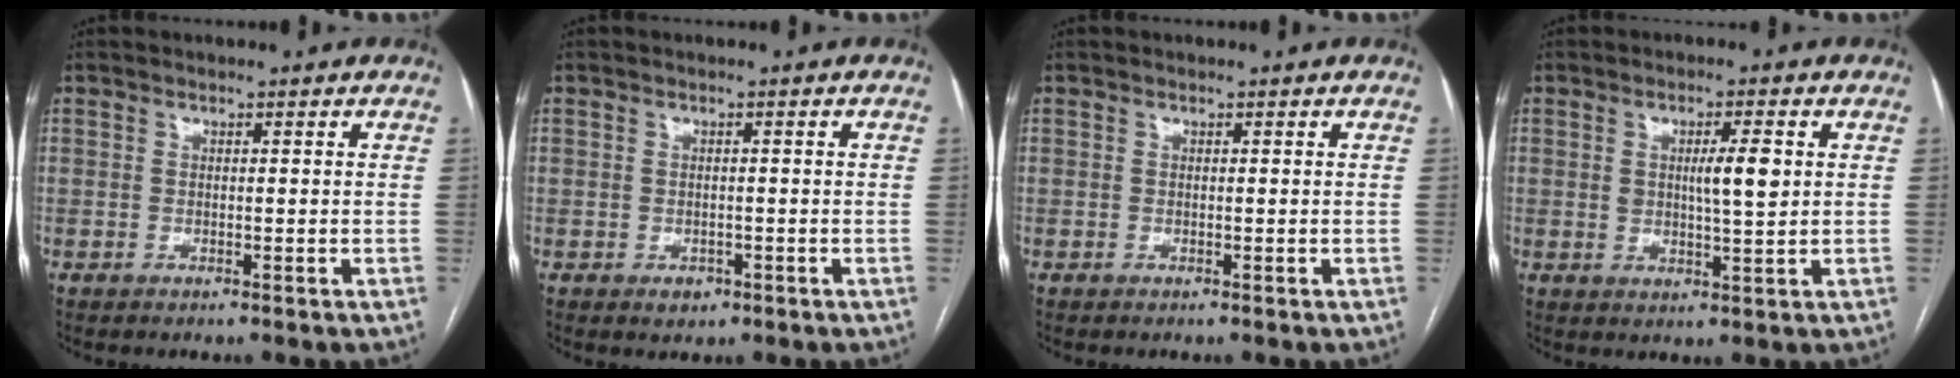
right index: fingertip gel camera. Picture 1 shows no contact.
{"total": 1.8, "force": [-0.9, 1.4, 0.7], "torque": [-0.007, 0.003, -0.006]}
{"total": 0.0}
{"total": 5.0, "force": [1.1, 0.9, 4.8], "torque": [-0.079, -0.001, 0.018]}